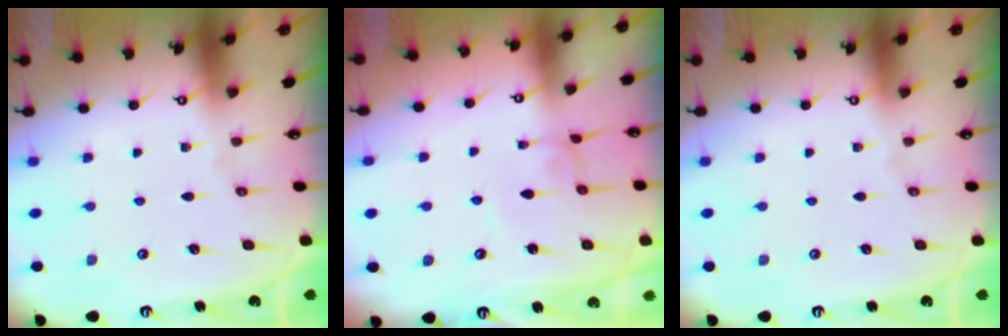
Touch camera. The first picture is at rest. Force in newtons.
{"total": 0.0}
{"total": 0.0}